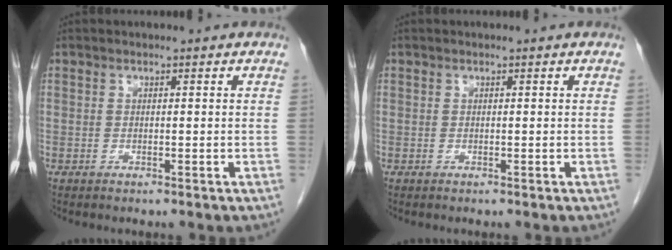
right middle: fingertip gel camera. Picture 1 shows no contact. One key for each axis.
{"total": 0.0}